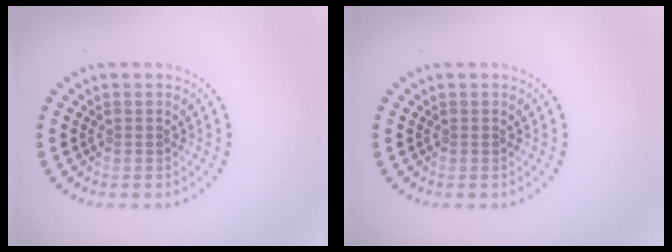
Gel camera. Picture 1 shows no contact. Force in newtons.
{"total": 0.0}